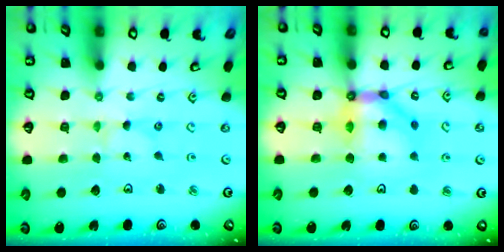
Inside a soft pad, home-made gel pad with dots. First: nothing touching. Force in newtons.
{"total": 11.5, "press": 11.4, "slide": 1.6}